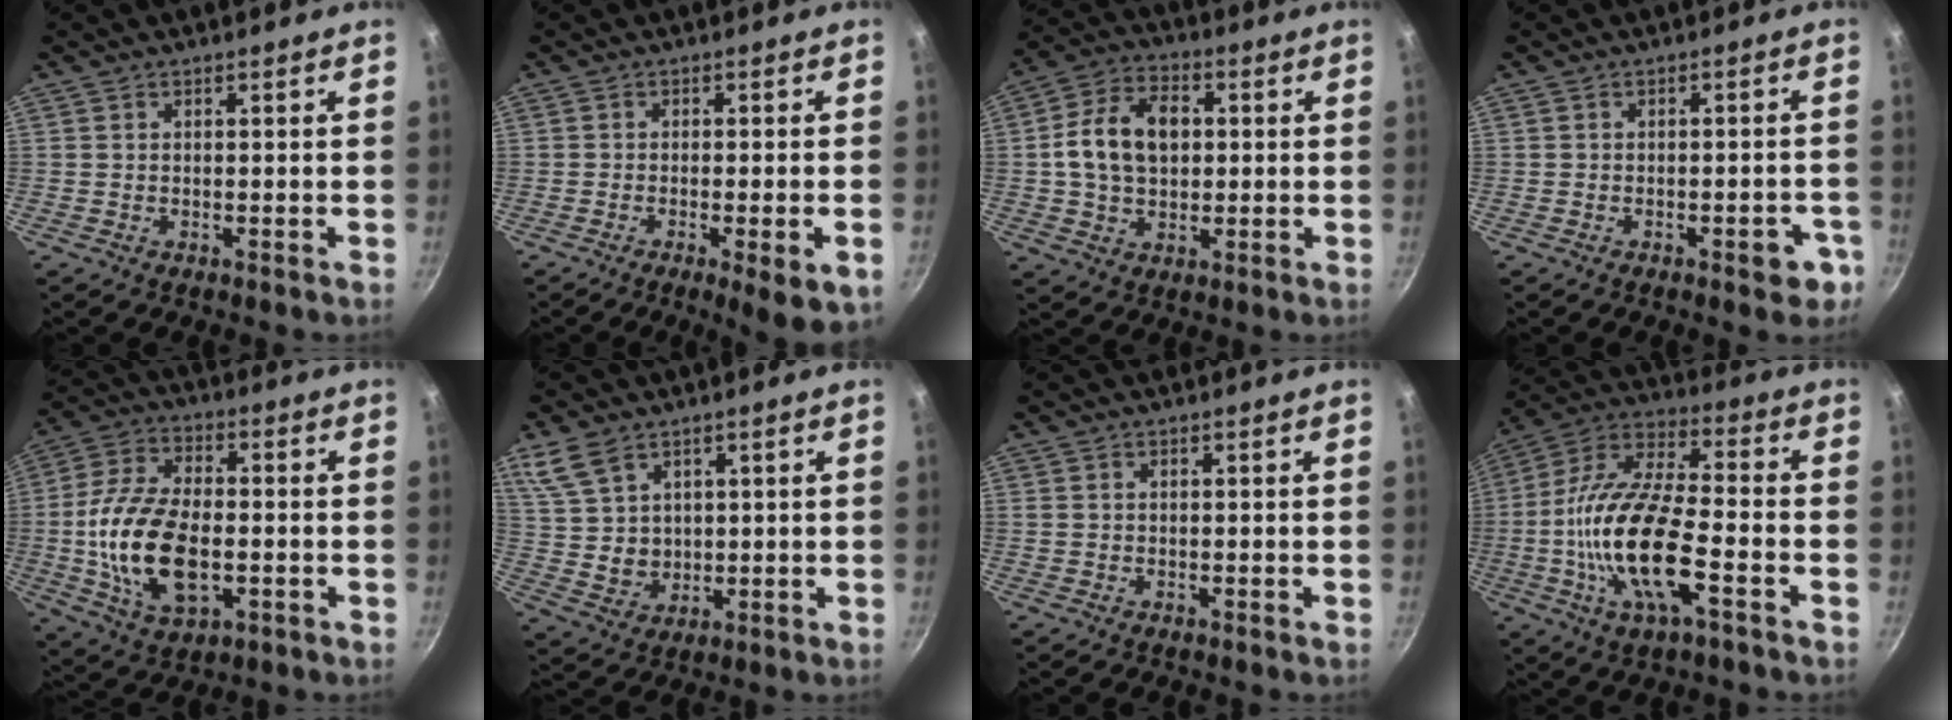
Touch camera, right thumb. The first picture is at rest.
{"total": 7.3, "force": [-2.7, 1.6, 6.6], "torque": [-0.090, 0.000, -0.036]}
{"total": 12.8, "force": [1.3, 9.1, 8.9], "torque": [-0.142, 0.017, 0.013]}
{"total": 4.9, "force": [-2.3, 2.2, 3.7], "torque": [-0.027, 0.020, -0.024]}
{"total": 17.5, "force": [-2.4, 9.8, 14.3], "torque": [-0.269, 0.017, -0.045]}
{"total": 9.1, "force": [4.9, 6.3, 4.3], "torque": [-0.065, -0.020, 0.110]}
{"total": 0.0}
{"total": 19.6, "force": [-5.3, 7.1, 17.4], "torque": [-0.337, 0.031, -0.118]}